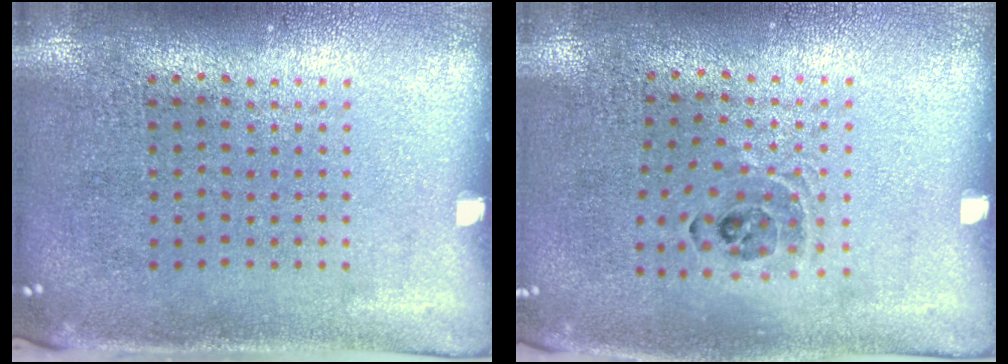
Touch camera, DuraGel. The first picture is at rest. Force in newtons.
{"total": 0.9, "press": 0.9, "slide": 0.1}